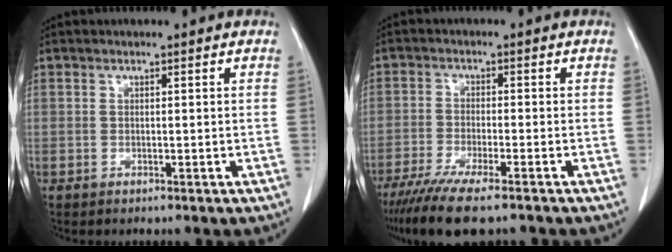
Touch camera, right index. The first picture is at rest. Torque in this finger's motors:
{"motor_torque": [1.16, -0.97, 0.53, 0.15]}